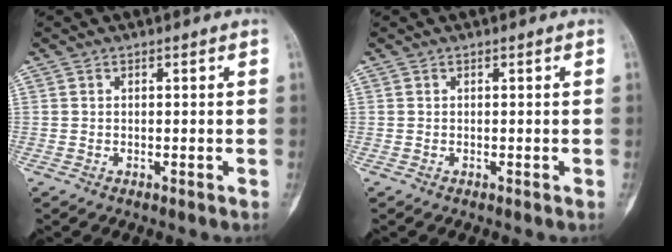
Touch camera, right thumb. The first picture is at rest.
{"total": 0.0}